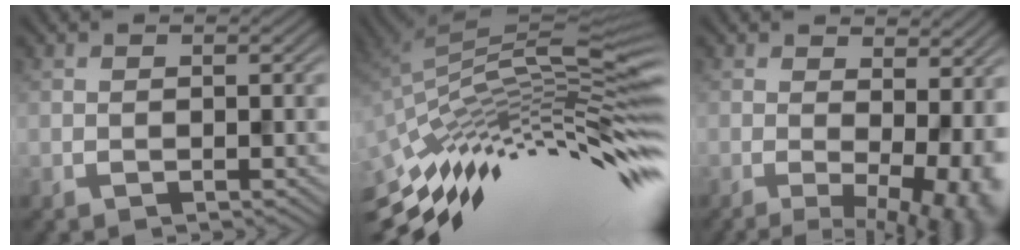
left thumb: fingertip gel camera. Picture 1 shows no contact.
{"total": 13.5, "force": [-8.3, 2.4, 10.3], "torque": [-0.195, 0.018, -0.156]}
{"total": 7.7, "force": [0.4, 3.1, 7.0], "torque": [-0.074, 0.003, 0.029]}